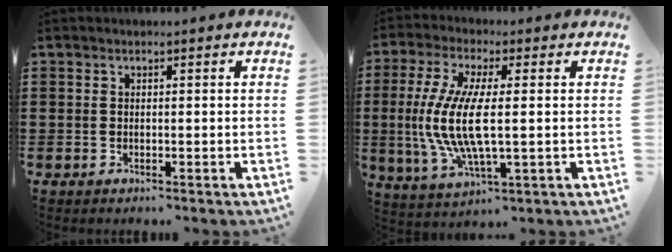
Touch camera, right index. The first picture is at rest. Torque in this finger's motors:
{"motor_torque": [2.14, 0.00, 1.05, 0.21]}